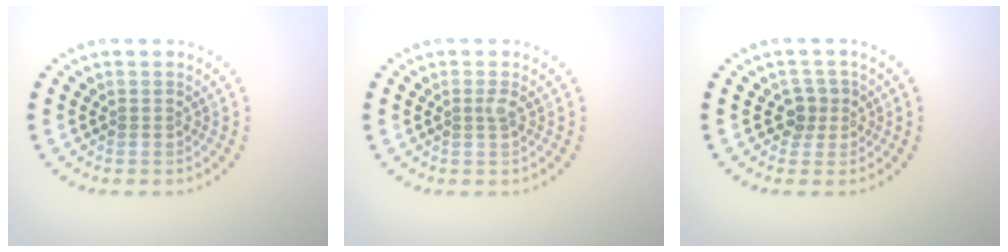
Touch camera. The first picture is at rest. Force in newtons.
{"total": 0.8, "press": 0.6, "slide": 0.6}
{"total": 1.9, "press": 1.5, "slide": 1.1}